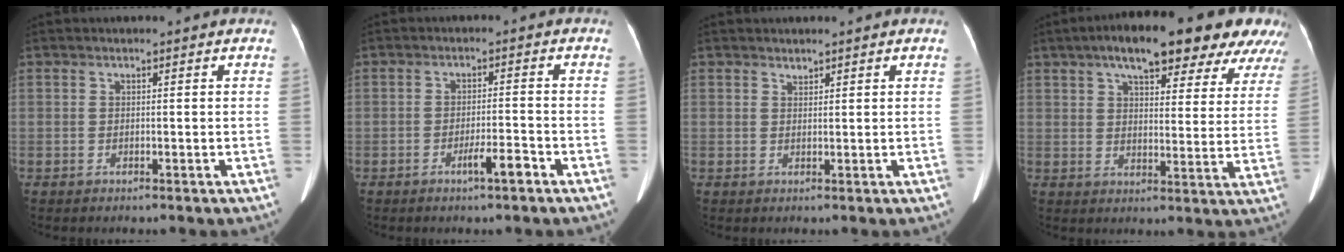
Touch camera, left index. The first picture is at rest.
{"total": 3.6, "force": [-2.3, 0.2, 2.8], "torque": [-0.048, -0.002, -0.038]}
{"total": 0.8, "force": [0.7, 0.2, 0.1], "torque": [-0.005, 0.000, 0.014]}
{"total": 21.9, "force": [16.1, 6.3, 13.4], "torque": [-0.179, 0.043, 0.198]}